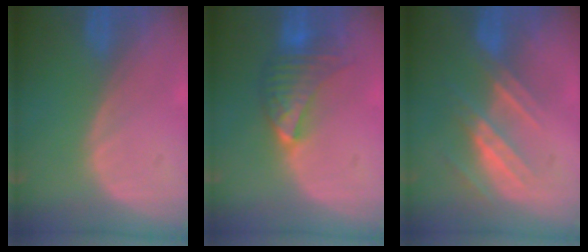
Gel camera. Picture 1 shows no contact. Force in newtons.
{"total": 7.0, "press": 6.7, "slide": 1.9}
{"total": 7.3, "press": 6.5, "slide": 3.3}